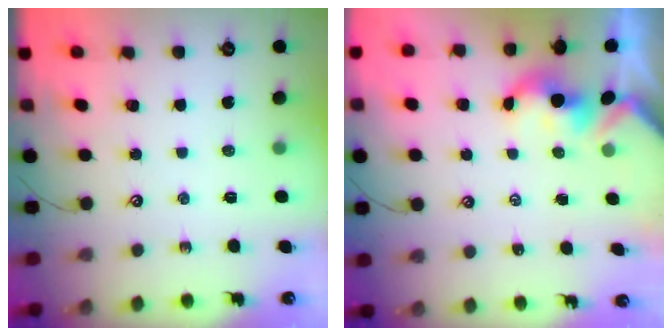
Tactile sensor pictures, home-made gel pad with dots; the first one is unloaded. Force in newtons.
{"total": 1.8, "press": 1.8, "slide": 0.2}